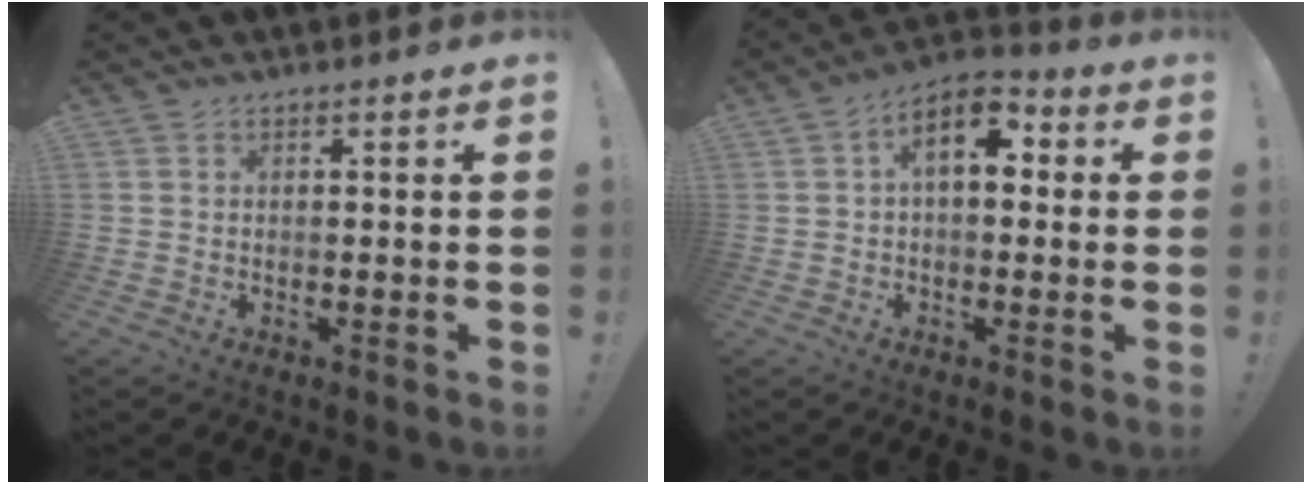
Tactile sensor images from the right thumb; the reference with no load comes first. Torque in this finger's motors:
{"motor_torque": [1.48, 1.50, 0.02, 0.11, 0.02]}